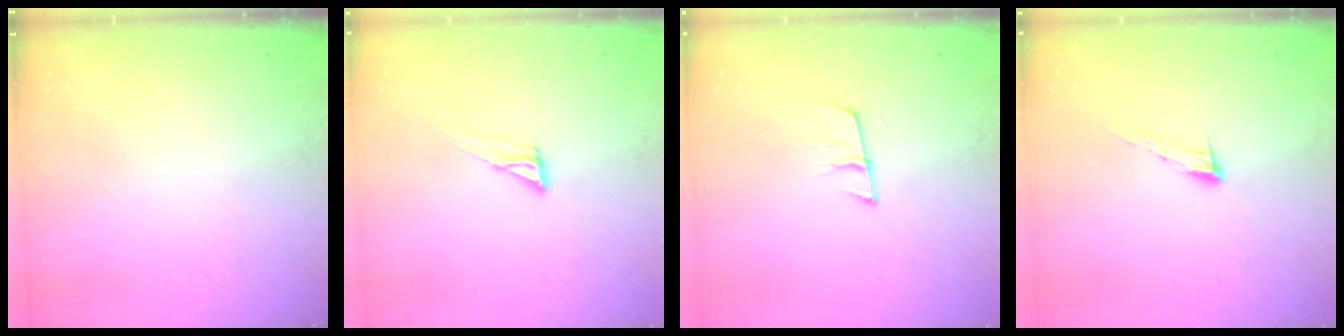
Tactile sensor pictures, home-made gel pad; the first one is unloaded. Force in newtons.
{"total": 6.9, "press": 6.8, "slide": 0.5}
{"total": 7.9, "press": 7.3, "slide": 3.0}
{"total": 8.5, "press": 8.4, "slide": 1.5}